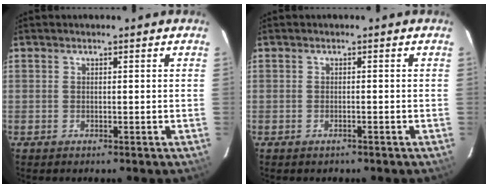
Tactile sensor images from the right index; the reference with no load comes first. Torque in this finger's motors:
{"motor_torque": [0.16, -0.05, 0.02, 0.00]}